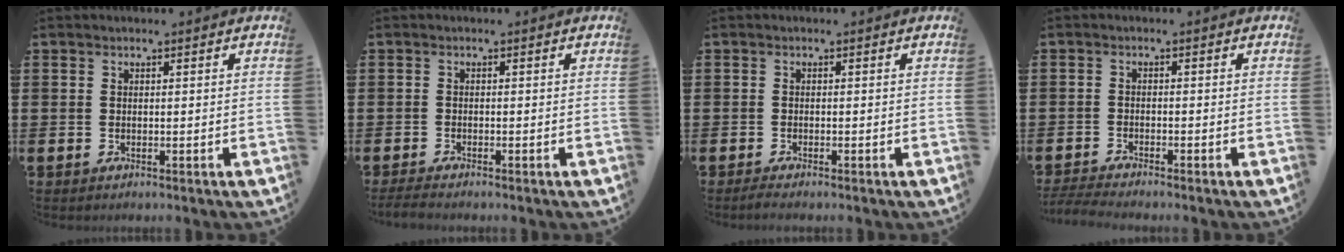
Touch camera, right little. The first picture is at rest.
{"total": 1.0, "force": [-0.8, 0.1, 0.7], "torque": [-0.012, -0.001, -0.015]}
{"total": 0.9, "force": [-0.7, 0.1, 0.6], "torque": [-0.010, -0.003, -0.013]}
{"total": 1.8, "force": [-1.6, 0.0, 0.7], "torque": [-0.012, 0.002, -0.031]}